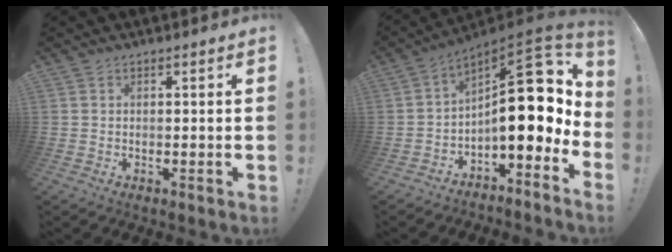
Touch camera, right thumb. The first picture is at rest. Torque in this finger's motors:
{"motor_torque": [2.48, 2.53, 1.42, -1.35, 0.43]}